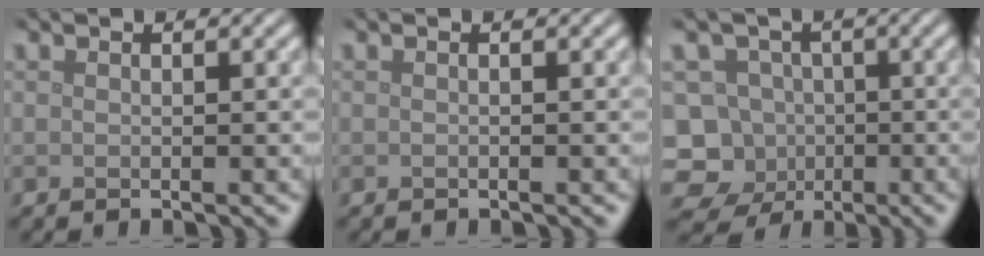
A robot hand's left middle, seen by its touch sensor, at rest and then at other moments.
{"total": 0.0}
{"total": 10.0, "force": [-4.7, 8.4, 2.5], "torque": [-0.038, -0.009, -0.095]}